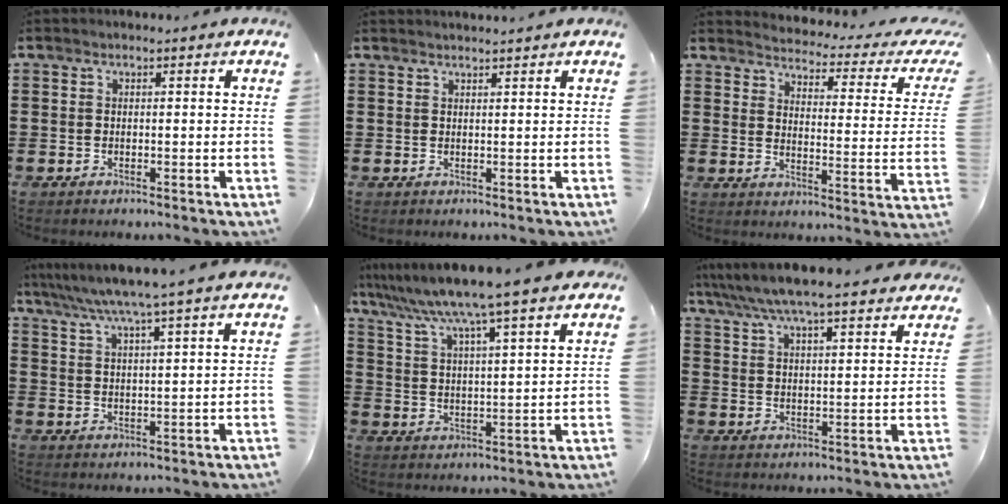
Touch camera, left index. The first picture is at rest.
{"total": 1.2, "force": [1.2, -0.3, 0.1], "torque": [-0.002, -0.003, 0.025]}
{"total": 2.6, "force": [2.3, -0.2, 1.1], "torque": [-0.032, -0.033, 0.027]}
{"total": 6.0, "force": [5.1, -1.1, 2.9], "torque": [-0.075, -0.029, 0.086]}
{"total": 7.3, "force": [6.2, -1.4, 3.6], "torque": [-0.093, -0.045, 0.098]}
{"total": 6.7, "force": [6.2, 0.0, 2.5], "torque": [-0.073, -0.033, 0.107]}